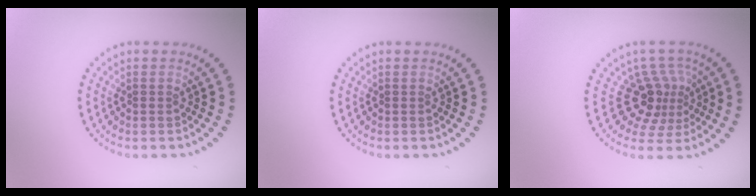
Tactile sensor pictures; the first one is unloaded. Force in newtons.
{"total": 0.0}
{"total": 3.9, "press": 2.7, "slide": 2.8}